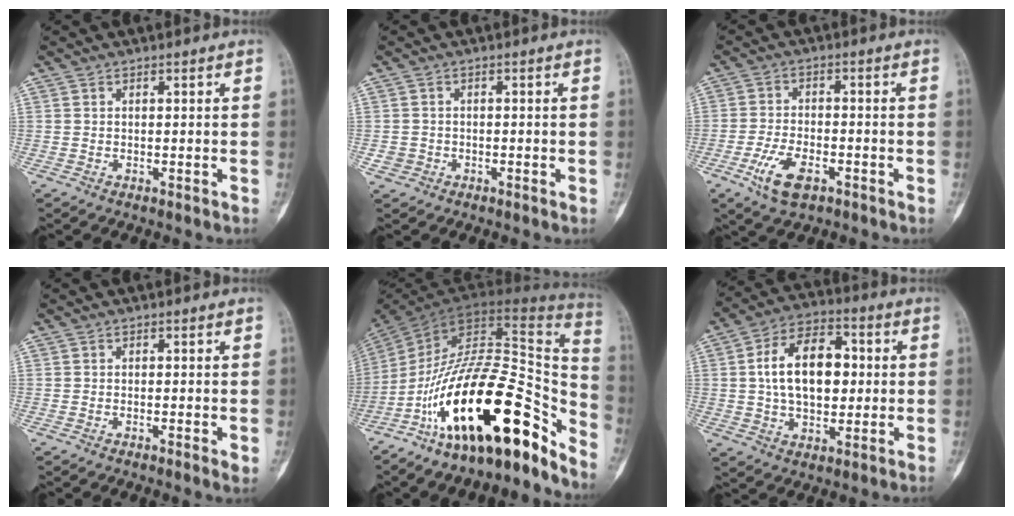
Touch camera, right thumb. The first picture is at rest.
{"total": 1.7, "force": [-0.7, 1.6, 0.3], "torque": [-0.001, 0.006, -0.014]}
{"total": 7.6, "force": [-3.8, 3.7, 5.4], "torque": [-0.110, 0.013, -0.067]}
{"total": 1.4, "force": [-0.3, 0.3, 1.3], "torque": [-0.027, -0.005, -0.007]}
{"total": 27.1, "force": [-16.7, 9.4, 19.1], "torque": [-0.252, 0.117, -0.274]}
{"total": 15.4, "force": [1.6, 9.5, 12.0], "torque": [-0.176, 0.016, 0.022]}